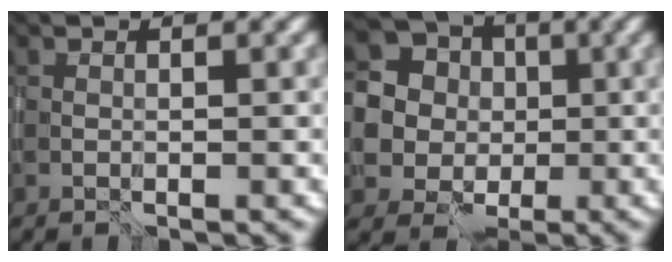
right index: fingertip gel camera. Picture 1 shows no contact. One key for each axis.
{"total": 13.8, "fx": 2.3, "fy": 13.1, "fz": 3.7, "tx": -0.132, "ty": 0.011, "tz": 0.035}